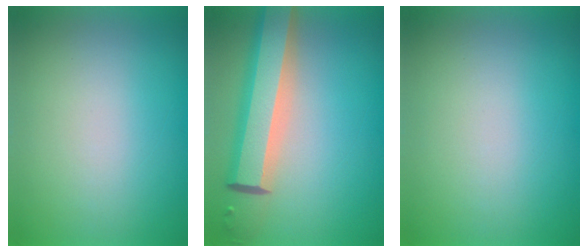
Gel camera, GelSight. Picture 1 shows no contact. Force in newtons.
{"total": 7.8}
{"total": 0.0}